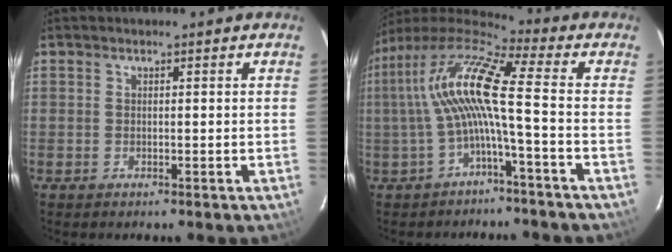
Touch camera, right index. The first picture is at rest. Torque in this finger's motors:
{"motor_torque": [1.29, -0.85, 0.89, 0.21]}